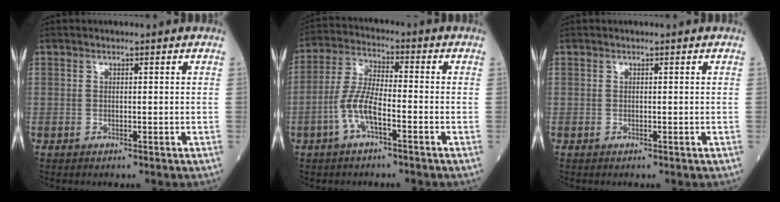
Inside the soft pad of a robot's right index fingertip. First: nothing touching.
{"total": 7.1, "force": [-3.0, 2.0, 6.2], "torque": [-0.141, 0.007, -0.061]}
{"total": 0.0}